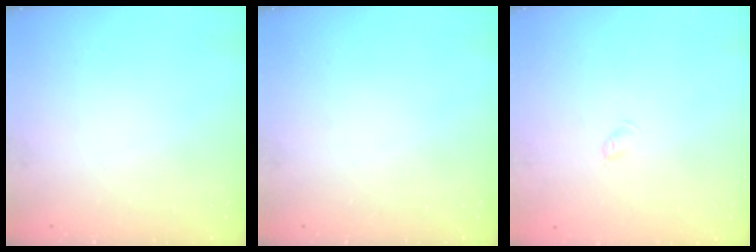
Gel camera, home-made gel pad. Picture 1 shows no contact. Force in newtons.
{"total": 0.0}
{"total": 2.7, "press": 2.6, "slide": 0.4}